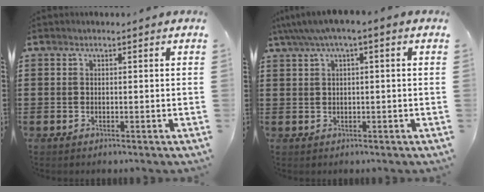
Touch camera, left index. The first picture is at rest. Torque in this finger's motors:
{"motor_torque": [2.13, 0.00, 1.05, 0.21]}